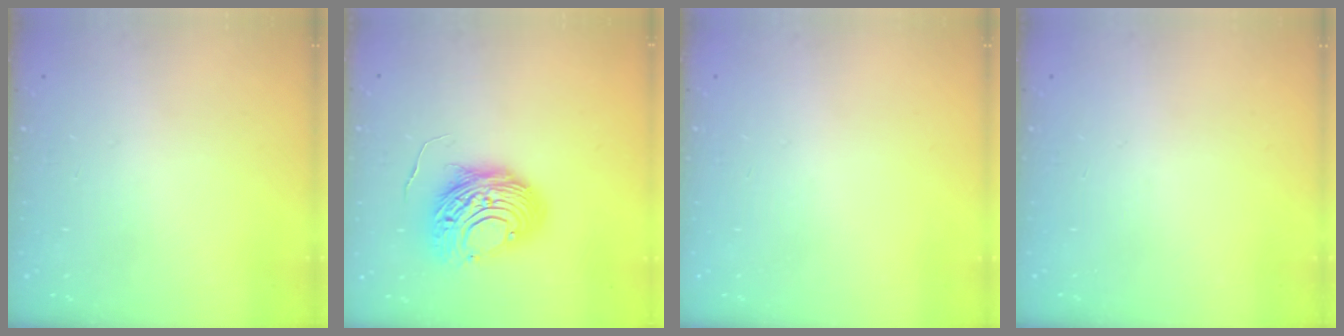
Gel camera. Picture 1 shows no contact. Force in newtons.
{"total": 12.3, "press": 12.2, "slide": 0.9}
{"total": 0.0}
{"total": 0.0}